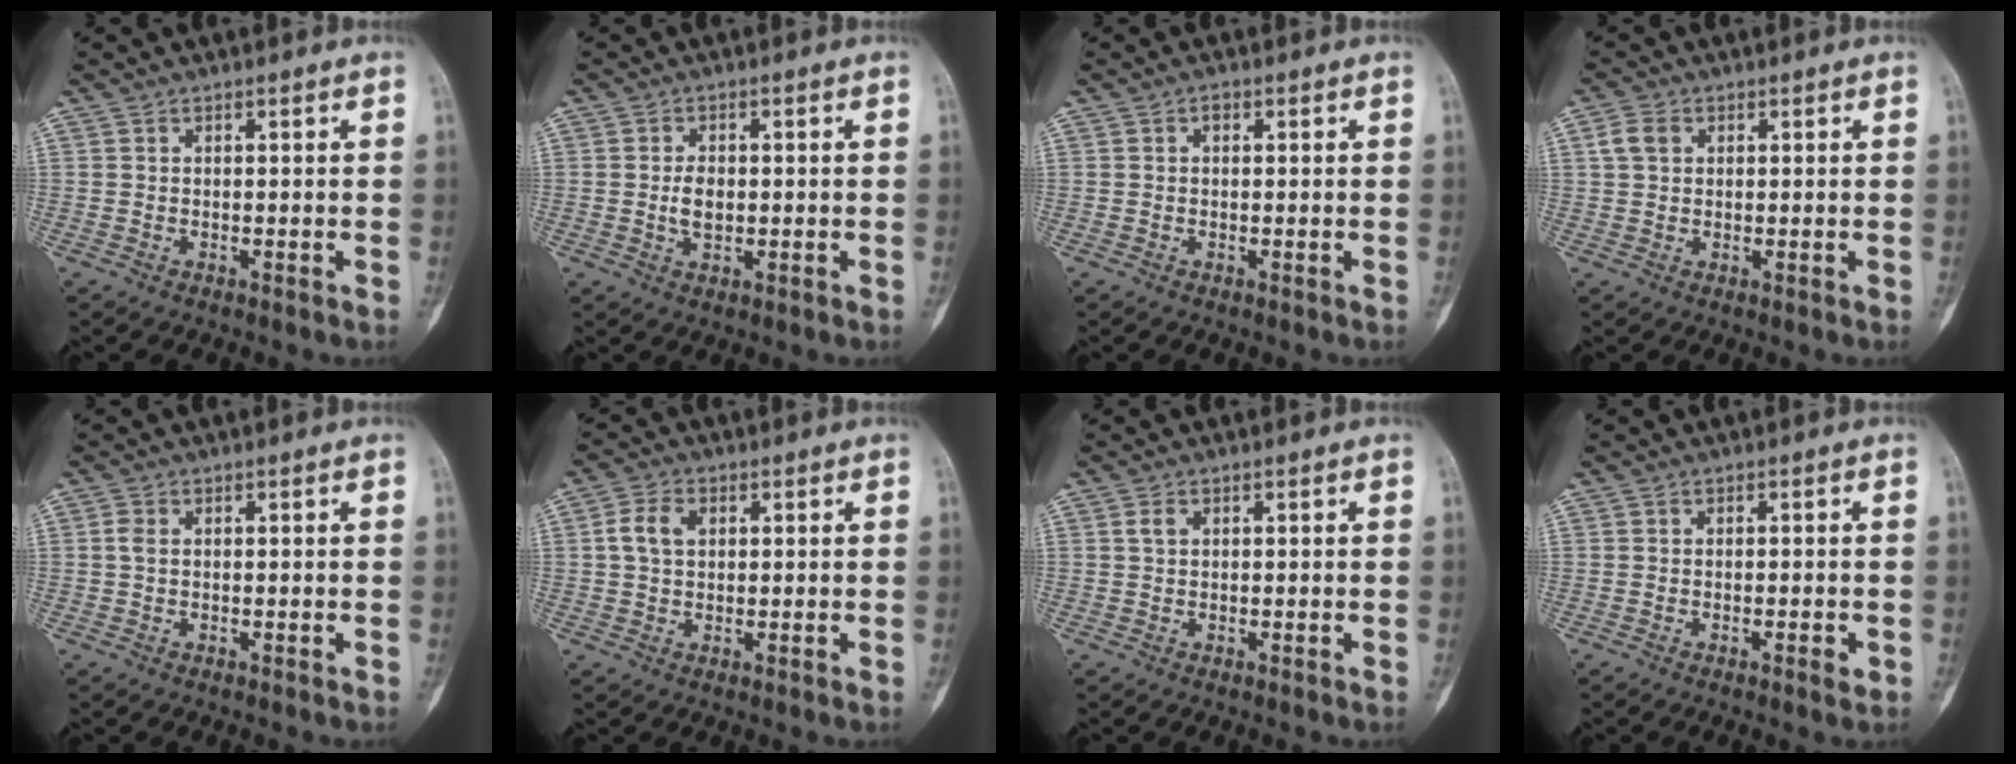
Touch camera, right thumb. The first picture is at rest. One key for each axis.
{"total": 3.5, "fx": -0.2, "fy": 2.2, "fz": 2.8, "tx": -0.044, "ty": 0.001, "tz": -0.002}
{"total": 0.9, "fx": 0.2, "fy": 0.6, "fz": 0.6, "tx": -0.006, "ty": 0.003, "tz": 0.002}
{"total": 3.4, "fx": 1.0, "fy": 2.5, "fz": 2.0, "tx": -0.038, "ty": 0.006, "tz": 0.020}
{"total": 1.5, "fx": 0.1, "fy": 0.9, "fz": 1.2, "tx": -0.029, "ty": 0.002, "tz": 0.001}
{"total": 4.9, "fx": 1.0, "fy": 3.4, "fz": 3.4, "tx": -0.065, "ty": 0.009, "tz": 0.017}
{"total": 1.3, "fx": 0.5, "fy": 0.8, "fz": 0.9, "tx": -0.020, "ty": 0.004, "tz": 0.010}
{"total": 1.7, "fx": -0.7, "fy": 0.5, "fz": 1.5, "tx": -0.022, "ty": -0.001, "tz": -0.010}